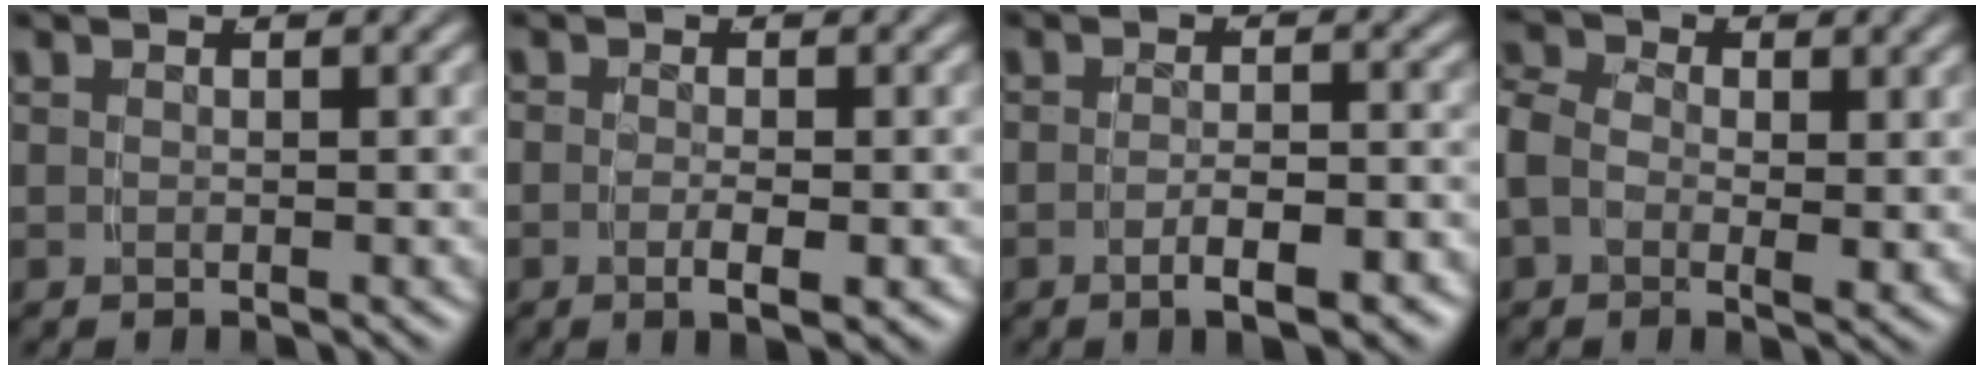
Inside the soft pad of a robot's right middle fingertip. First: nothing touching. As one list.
[{"total": 2.4, "force": [-0.9, 0.6, 2.1], "torque": [-0.039, -0.005, -0.014]}, {"total": 3.6, "force": [-2.6, 0.4, 2.5], "torque": [-0.038, -0.003, -0.042]}, {"total": 4.6, "force": [0.2, 3.5, 3.0], "torque": [-0.073, -0.008, -0.003]}]